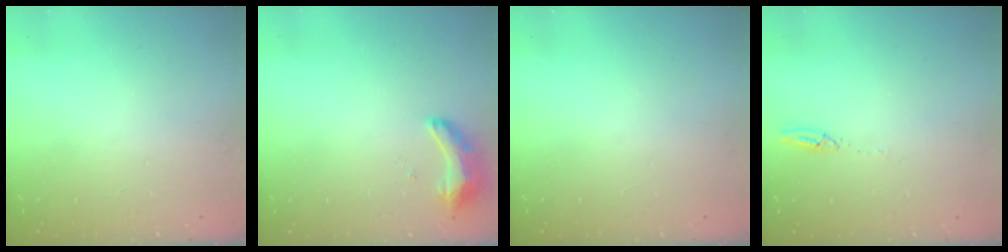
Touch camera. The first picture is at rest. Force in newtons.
{"total": 8.8, "press": 8.7, "slide": 1.3}
{"total": 1.0, "press": 0.0, "slide": 1.0}
{"total": 2.7, "press": 2.7, "slide": 0.2}